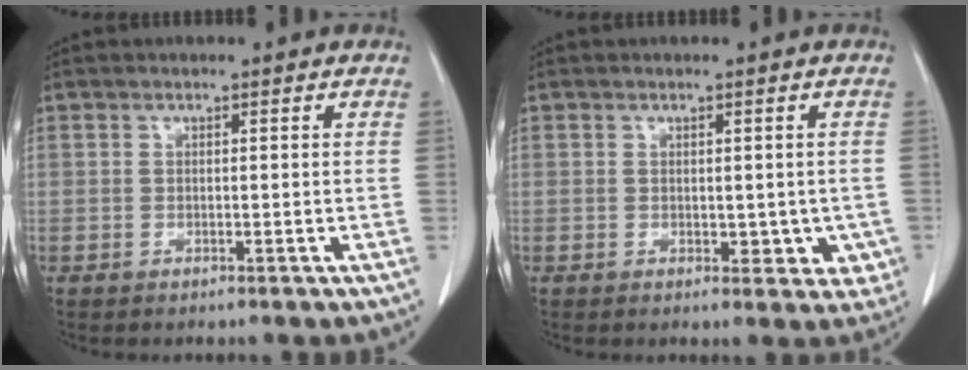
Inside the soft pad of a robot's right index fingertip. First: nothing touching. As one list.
[{"total": 3.9, "force": [-0.4, 2.7, 2.8], "torque": [-0.007, 0.001, 0.004]}]